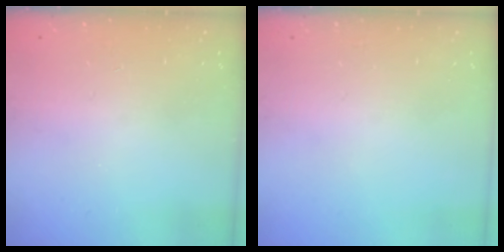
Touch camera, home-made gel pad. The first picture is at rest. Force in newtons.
{"total": 0.0}